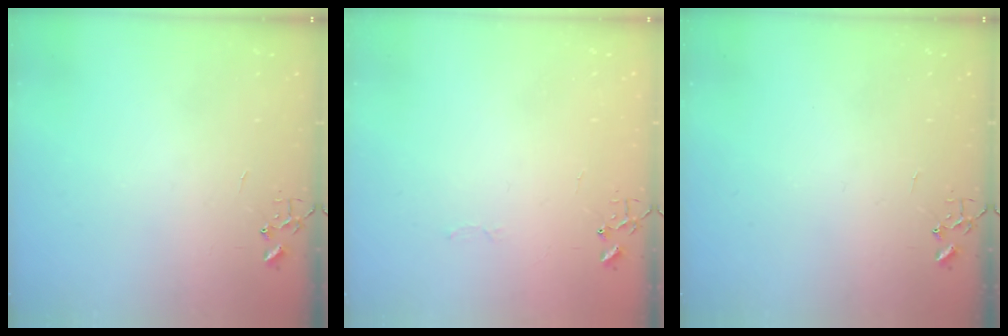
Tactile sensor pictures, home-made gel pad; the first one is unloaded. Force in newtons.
{"total": 2.5, "press": 2.5, "slide": 0.4}
{"total": 0.0}